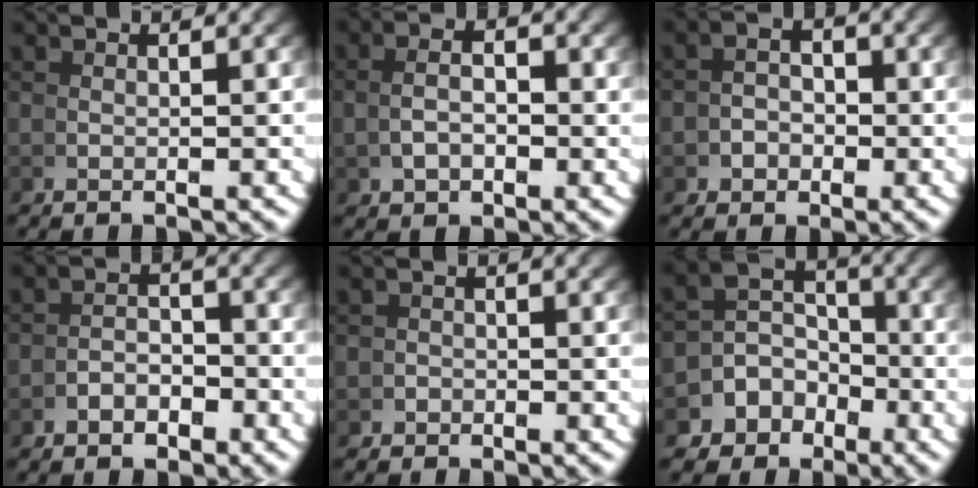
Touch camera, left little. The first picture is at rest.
{"total": 2.9, "force": [0.2, 1.6, 2.4], "torque": [-0.036, -0.004, 0.010]}
{"total": 2.6, "force": [-0.9, 2.1, 1.3], "torque": [-0.014, -0.009, -0.016]}
{"total": 2.5, "force": [-2.0, 1.1, 0.9], "torque": [0.003, 0.000, -0.038]}
{"total": 1.1, "force": [-0.9, 0.3, -0.6], "torque": [0.020, -0.004, -0.017]}
{"total": 8.0, "force": [-2.1, 6.9, 3.4], "torque": [-0.063, -0.021, -0.039]}